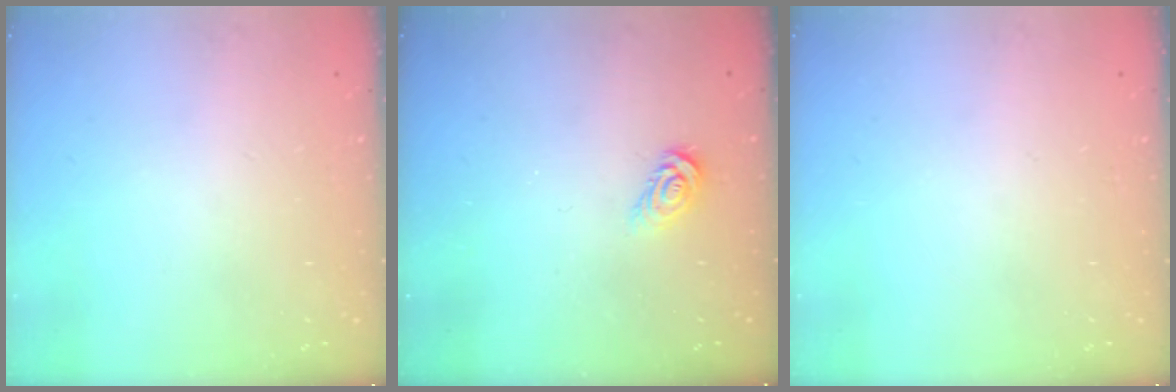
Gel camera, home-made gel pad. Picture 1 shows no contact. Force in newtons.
{"total": 4.2, "press": 4.2, "slide": 0.5}
{"total": 0.0}